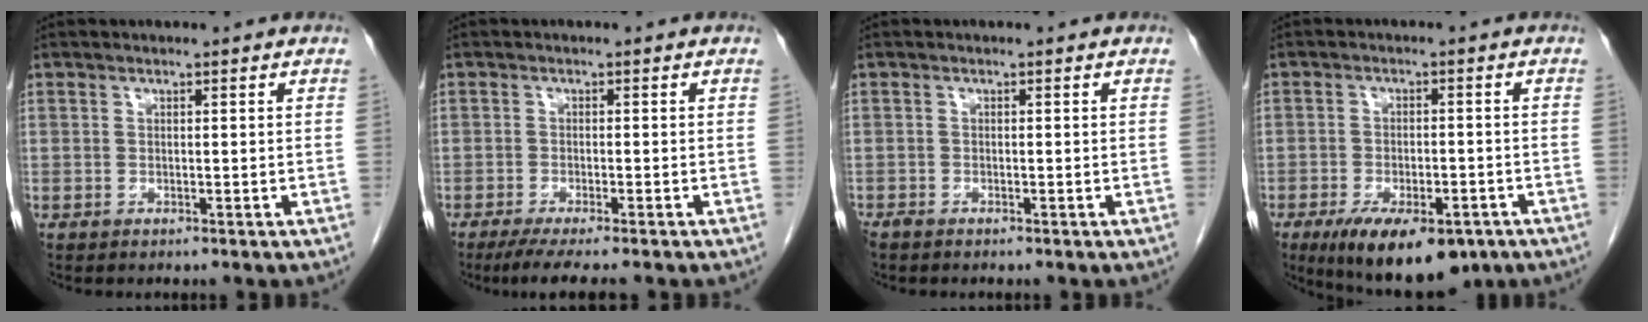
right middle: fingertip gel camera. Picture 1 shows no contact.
{"total": 6.1, "force": [-4.9, 0.0, 3.6], "torque": [-0.052, -0.015, -0.078]}
{"total": 0.8, "force": [-0.8, 0.2, 0.3], "torque": [-0.012, -0.002, -0.016]}
{"total": 13.2, "force": [-8.5, 5.2, 8.6], "torque": [-0.141, -0.013, -0.124]}